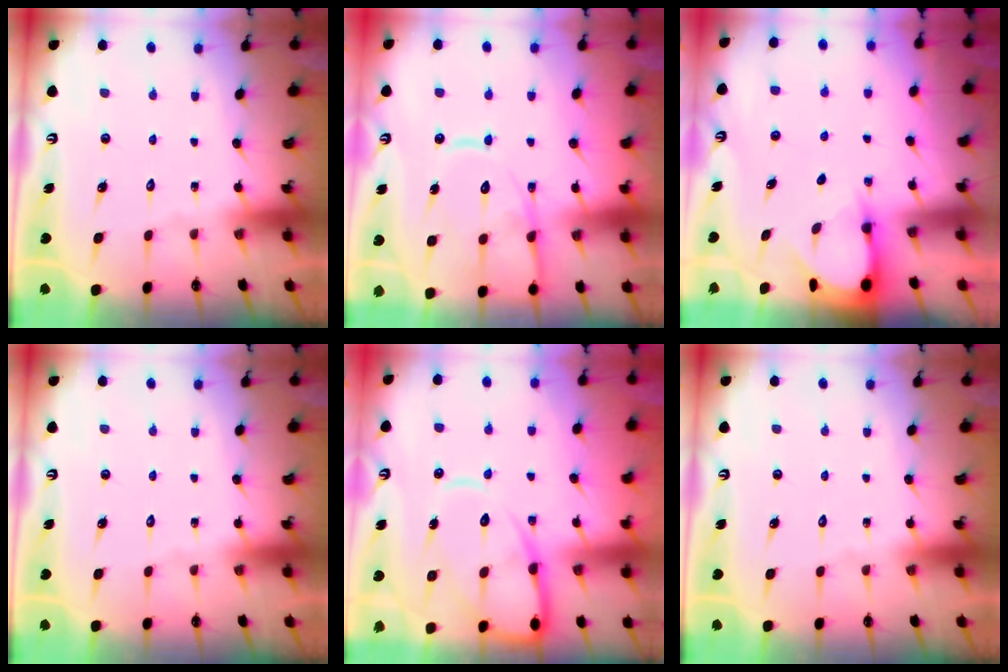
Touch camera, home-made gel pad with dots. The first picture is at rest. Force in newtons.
{"total": 13.9, "press": 13.8, "slide": 1.4}
{"total": 3.3, "press": 3.3, "slide": 0.3}
{"total": 0.0}
{"total": 12.8, "press": 12.7, "slide": 1.4}
{"total": 0.0}